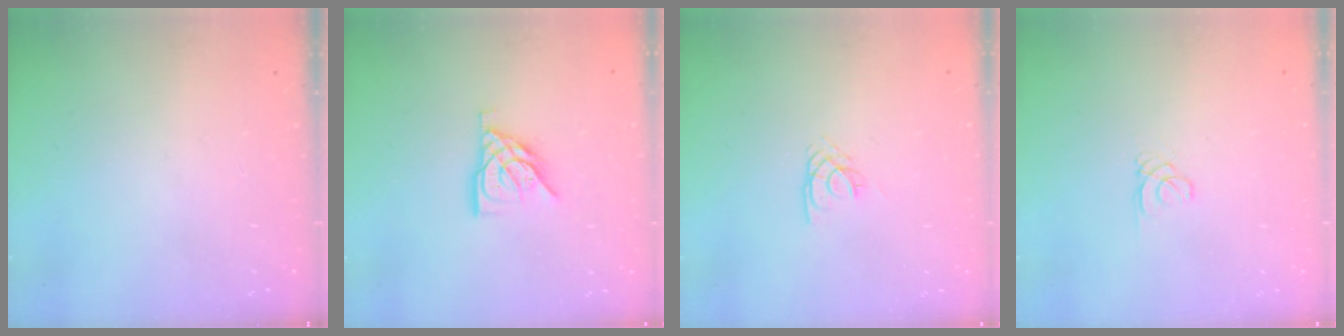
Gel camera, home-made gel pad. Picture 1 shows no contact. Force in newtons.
{"total": 9.9, "press": 9.8, "slide": 1.2}
{"total": 2.2, "press": 2.2, "slide": 0.3}
{"total": 0.6, "press": 0.6, "slide": 0.1}